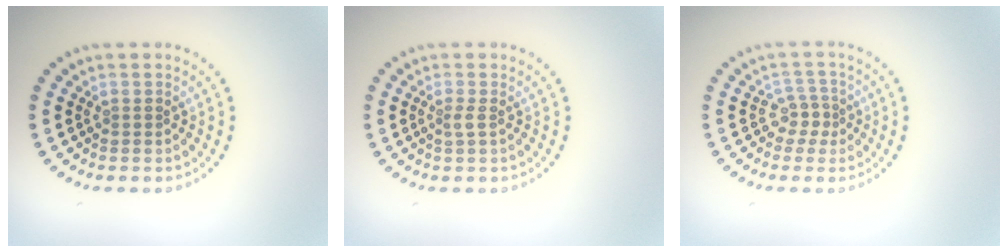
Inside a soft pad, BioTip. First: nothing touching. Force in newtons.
{"total": 0.9, "press": 0.6, "slide": 0.6}
{"total": 1.9, "press": 1.4, "slide": 1.3}